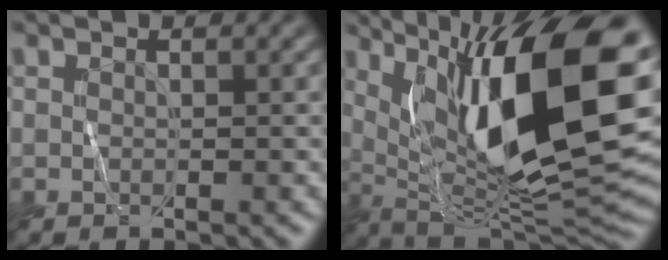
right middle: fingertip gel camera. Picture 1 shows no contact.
{"total": 18.1, "force": [4.8, 6.3, 16.3], "torque": [-0.238, 0.014, 0.077]}